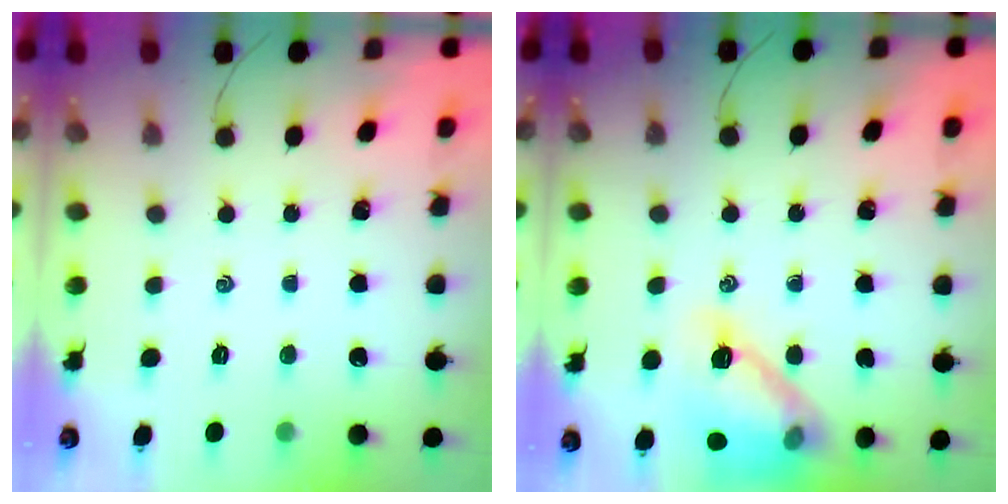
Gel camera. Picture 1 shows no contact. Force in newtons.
{"total": 14.6, "press": 14.6, "slide": 0.8}